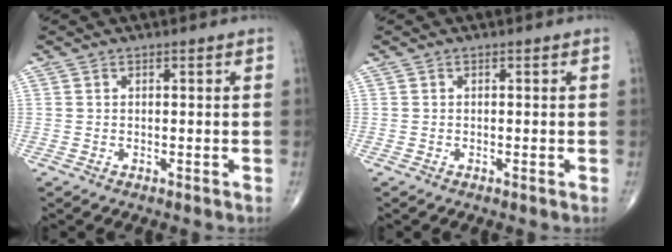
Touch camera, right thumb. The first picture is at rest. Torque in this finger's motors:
{"motor_torque": [-0.18, 0.04, -0.09, -0.05, -0.02]}